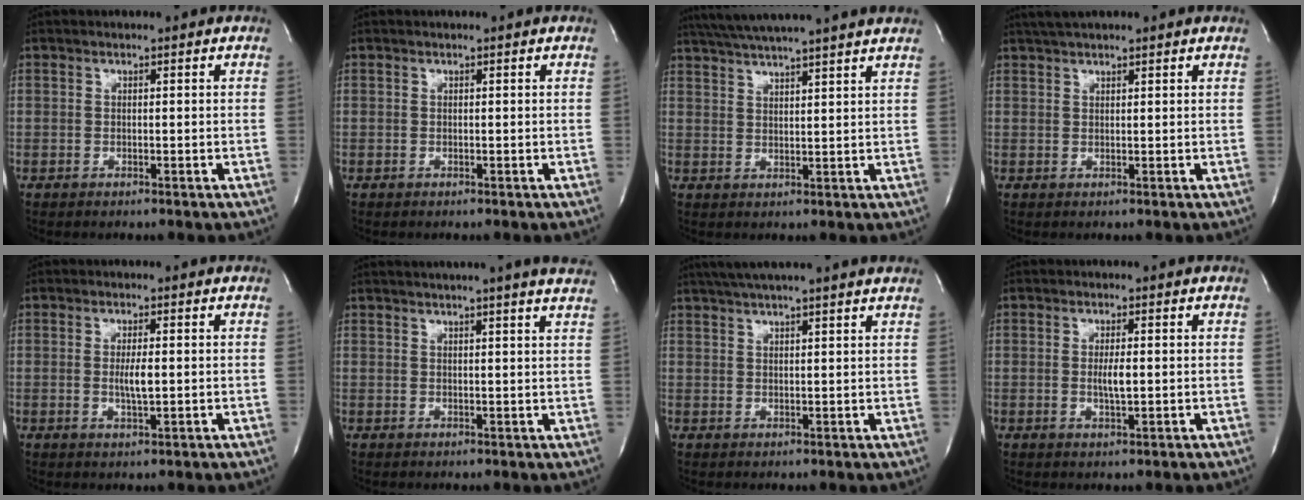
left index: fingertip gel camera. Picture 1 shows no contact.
{"total": 0.0}
{"total": 15.7, "force": [13.8, -0.5, 7.5], "torque": [-0.136, 0.024, 0.193]}
{"total": 4.5, "force": [3.8, 0.5, 2.4], "torque": [-0.040, 0.029, 0.065]}
{"total": 3.1, "force": [-0.1, 0.5, 3.0], "torque": [-0.059, -0.004, 0.000]}
{"total": 12.2, "force": [10.7, -0.9, 5.9], "torque": [-0.096, 0.001, 0.119]}
{"total": 11.3, "force": [9.7, -0.4, 5.8], "torque": [-0.100, 0.032, 0.127]}
{"total": 2.7, "force": [-0.1, 0.5, 2.7], "torque": [-0.053, -0.003, 0.000]}